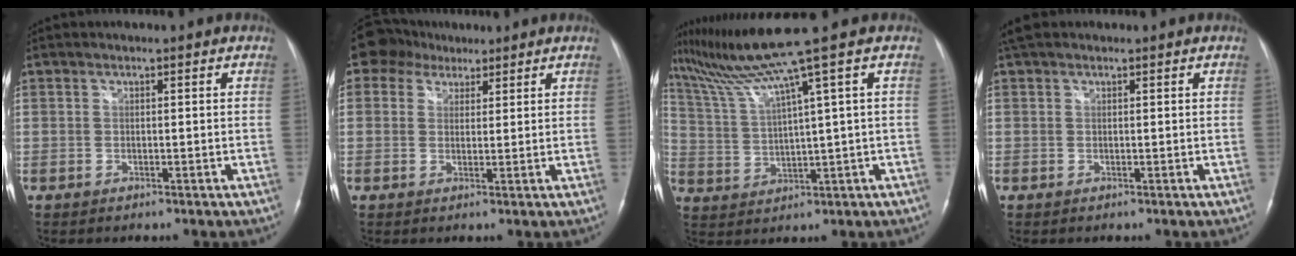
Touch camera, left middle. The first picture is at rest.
{"total": 5.9, "force": [4.1, 4.1, 1.0], "torque": [-0.023, 0.031, 0.074]}
{"total": 9.6, "force": [6.9, -3.2, 5.9], "torque": [-0.117, 0.002, 0.133]}
{"total": 2.2, "force": [1.7, 1.1, 0.8], "torque": [-0.021, 0.023, 0.030]}